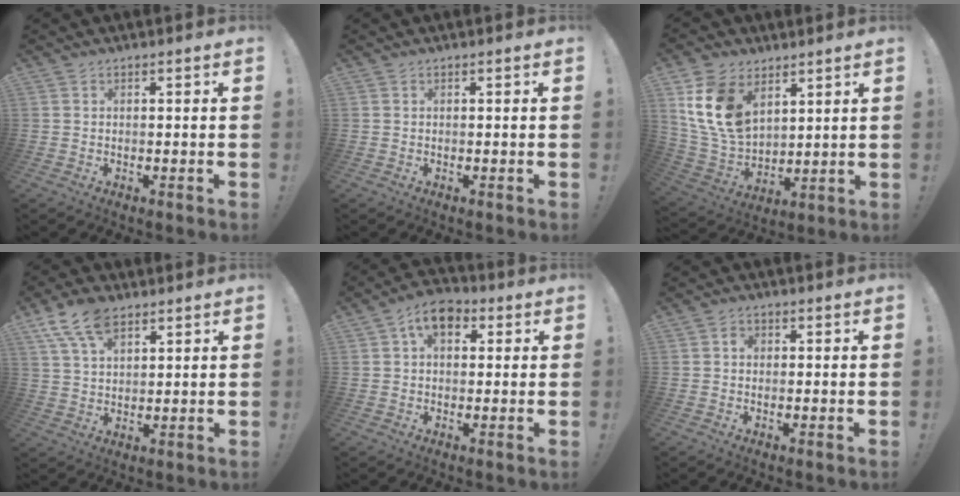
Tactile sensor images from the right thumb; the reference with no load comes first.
{"total": 0.0}
{"total": 15.6, "force": [7.0, 10.6, 9.2], "torque": [-0.186, -0.040, 0.135]}
{"total": 10.3, "force": [6.3, 5.2, 6.2], "torque": [-0.111, -0.017, 0.120]}
{"total": 7.9, "force": [2.6, 5.1, 5.5], "torque": [-0.086, 0.006, 0.047]}
{"total": 1.9, "force": [-0.3, 1.4, 1.2], "torque": [-0.024, 0.007, -0.007]}